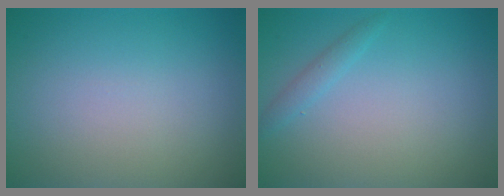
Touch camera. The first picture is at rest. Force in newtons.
{"total": 1.1, "press": 1.1, "slide": 0.1}